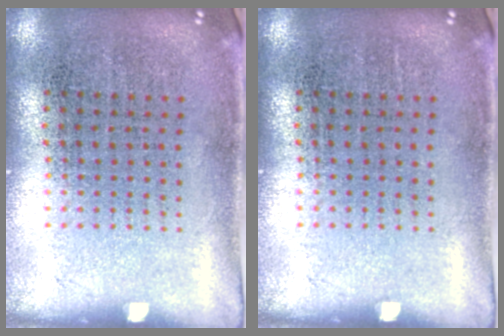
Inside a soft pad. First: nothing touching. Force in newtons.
{"total": 0.0}